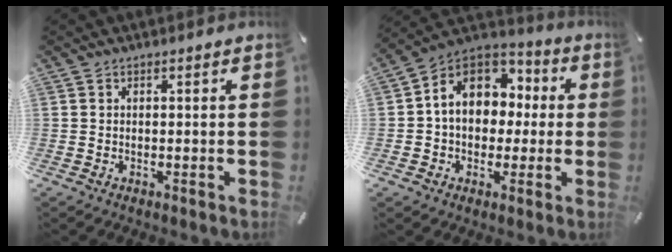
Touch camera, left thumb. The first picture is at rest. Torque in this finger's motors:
{"motor_torque": [1.73, 3.28, 1.15, -0.63, 0.39]}